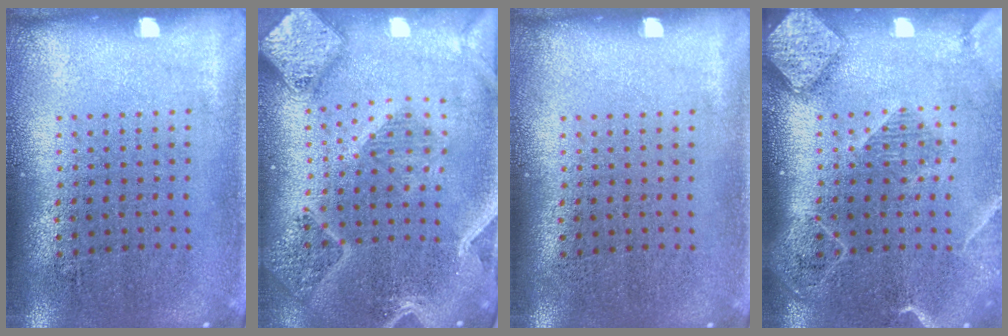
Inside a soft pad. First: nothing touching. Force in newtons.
{"total": 2.9, "press": 2.6, "slide": 1.4}
{"total": 0.0}
{"total": 2.2, "press": 1.9, "slide": 1.1}